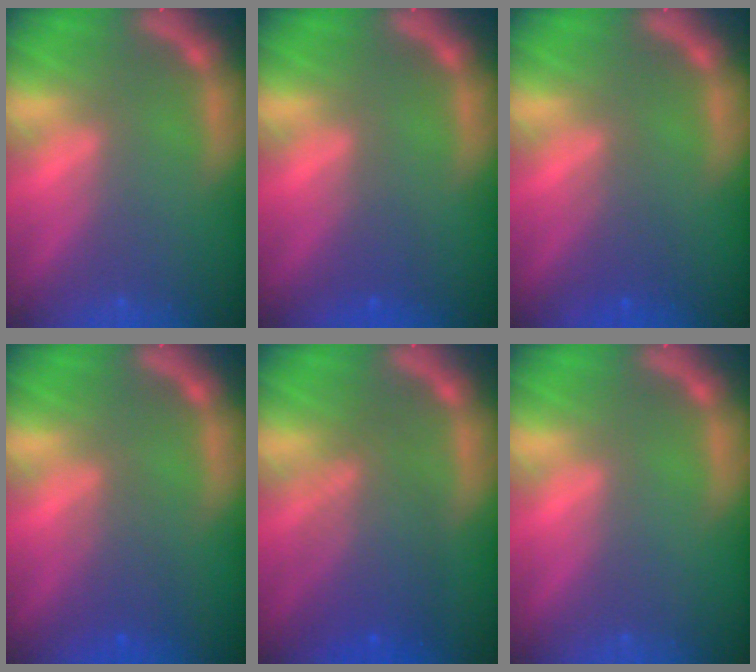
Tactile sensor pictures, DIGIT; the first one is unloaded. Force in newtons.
{"total": 1.5}
{"total": 2.0}
{"total": 2.5}
{"total": 6.0}
{"total": 0.0}